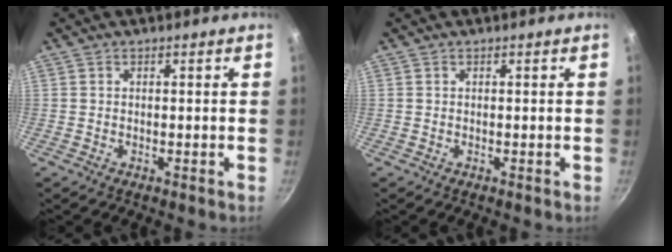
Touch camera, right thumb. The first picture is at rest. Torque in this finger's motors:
{"motor_torque": [0.01, 0.01, -0.01, -0.01, 0.00]}